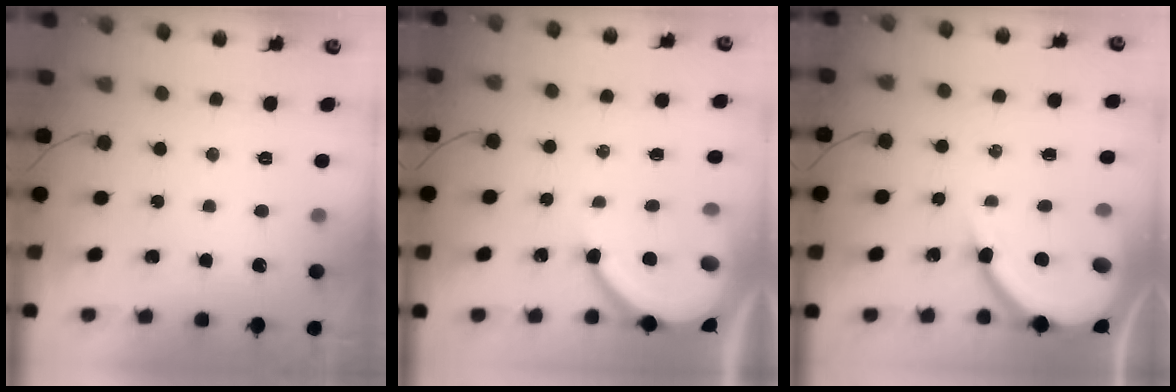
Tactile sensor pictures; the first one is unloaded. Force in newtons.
{"total": 9.3, "press": 9.3, "slide": 0.8}
{"total": 11.9, "press": 11.8, "slide": 1.6}